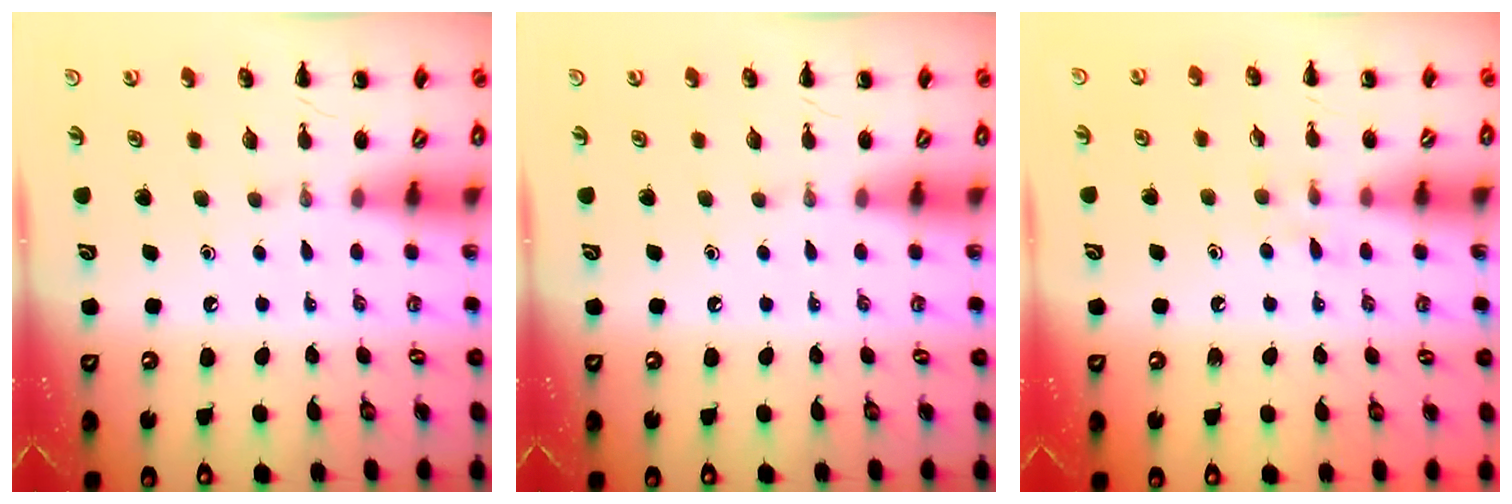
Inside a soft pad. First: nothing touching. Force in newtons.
{"total": 0.0}
{"total": 5.9, "press": 5.6, "slide": 2.0}